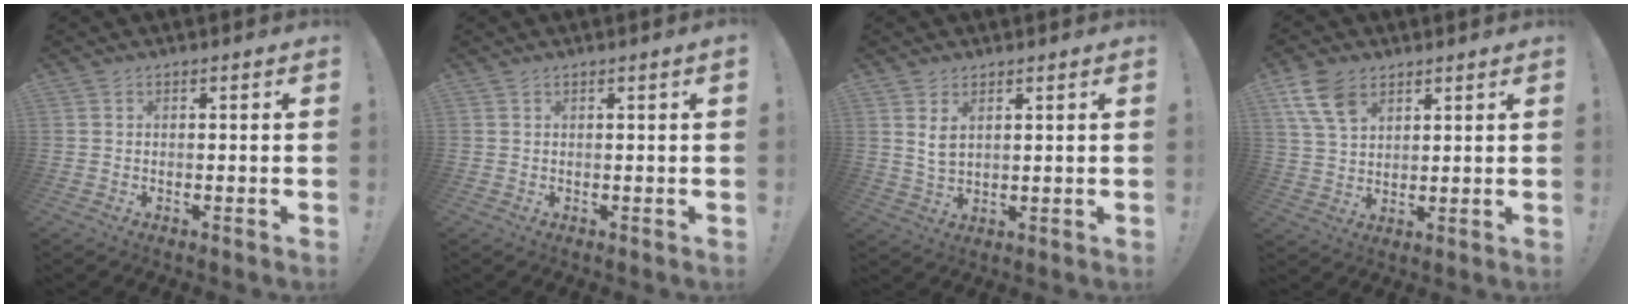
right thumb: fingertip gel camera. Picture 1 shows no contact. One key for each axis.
{"total": 1.0, "fx": 0.4, "fy": -0.4, "fz": 0.8, "tx": -0.013, "ty": -0.001, "tz": 0.004}
{"total": 4.6, "fx": 2.3, "fy": 2.4, "fz": 3.2, "tx": -0.058, "ty": -0.013, "tz": 0.041}
{"total": 10.5, "fx": 5.8, "fy": 6.6, "fz": 5.7, "tx": -0.110, "ty": -0.019, "tz": 0.115}